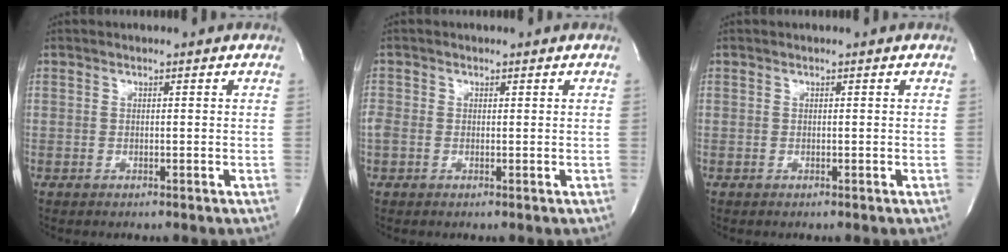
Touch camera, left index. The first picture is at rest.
{"total": 1.8, "force": [-0.1, 1.6, 0.9], "torque": [-0.037, 0.010, -0.002]}
{"total": 0.0}